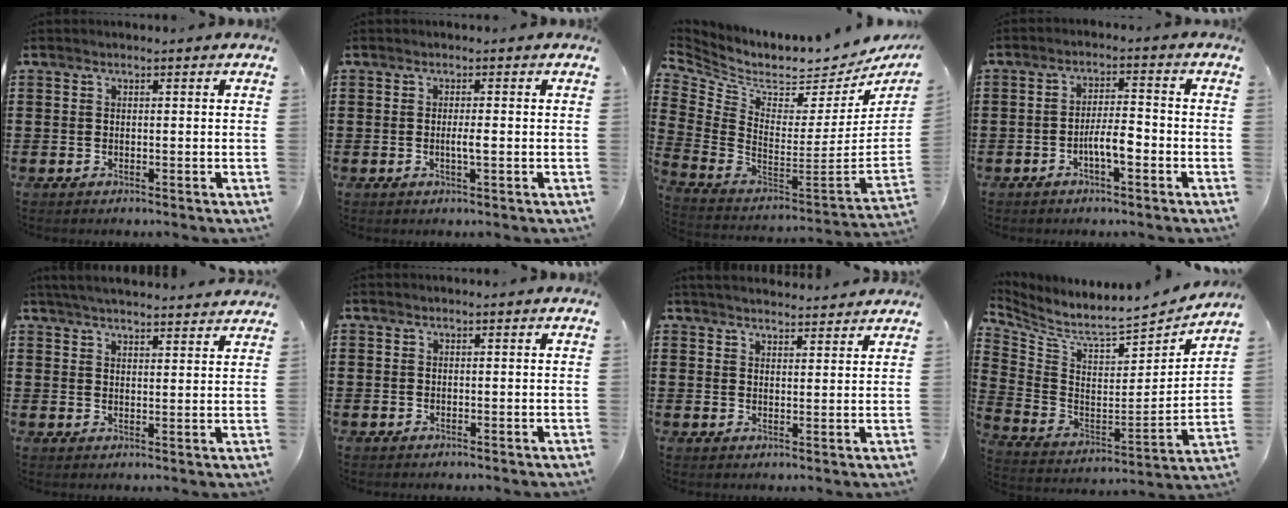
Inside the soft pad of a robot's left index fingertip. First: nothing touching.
{"total": 2.0, "force": [-0.2, 0.1, 1.9], "torque": [-0.035, -0.003, -0.005]}
{"total": 4.3, "force": [3.9, 1.2, 1.3], "torque": [-0.060, -0.060, 0.060]}
{"total": 4.8, "force": [-2.0, 1.3, 4.2], "torque": [-0.087, 0.005, -0.041]}
{"total": 4.1, "force": [4.0, -0.2, 0.9], "torque": [-0.028, -0.014, 0.072]}
{"total": 0.0}
{"total": 3.1, "force": [3.1, 0.1, 0.4], "torque": [-0.017, -0.008, 0.057]}
{"total": 7.0, "force": [6.3, 0.8, 2.9], "torque": [-0.082, -0.063, 0.100]}